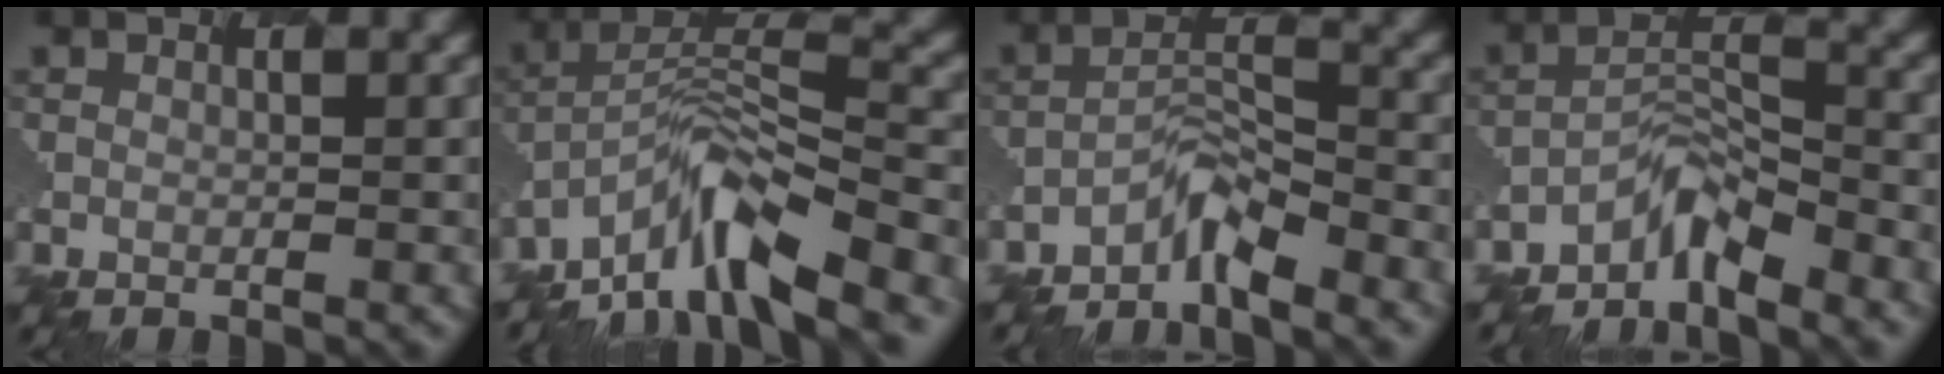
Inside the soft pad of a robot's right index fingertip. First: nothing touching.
{"total": 8.1, "force": [-6.2, 2.1, 4.7], "torque": [-0.082, 0.016, -0.129]}
{"total": 3.3, "force": [-3.0, 0.5, 1.2], "torque": [-0.033, 0.009, -0.068]}
{"total": 3.6, "force": [-3.3, 0.7, 1.1], "torque": [-0.028, 0.008, -0.074]}